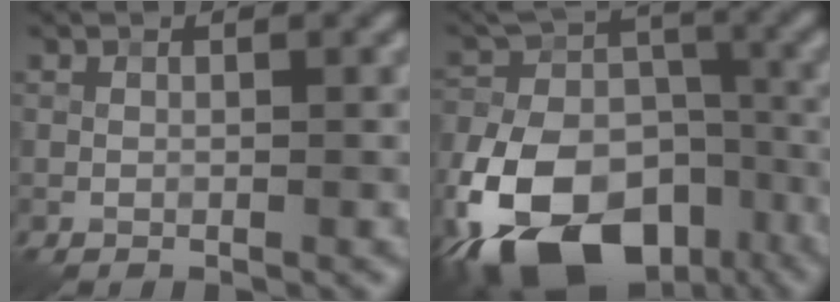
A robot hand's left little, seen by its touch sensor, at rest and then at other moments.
{"total": 17.0, "force": [-9.7, 10.3, 9.3], "torque": [-0.178, -0.029, -0.173]}